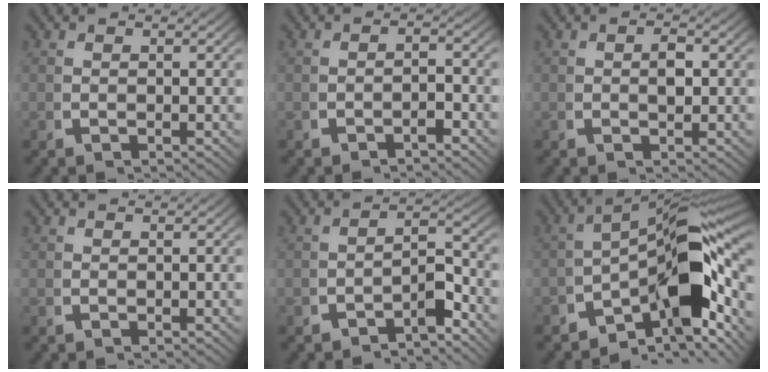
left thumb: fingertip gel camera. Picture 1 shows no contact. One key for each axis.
{"total": 1.4, "fx": -1.3, "fy": 0.2, "fz": 0.4, "tx": 0.003, "ty": -0.001, "tz": -0.024}
{"total": 1.4, "fx": 0.0, "fy": 0.9, "fz": 1.1, "tx": -0.014, "ty": -0.002, "tz": 0.002}
{"total": 0.0}
{"total": 3.2, "fx": -2.0, "fy": 1.0, "fz": 2.3, "tx": -0.023, "ty": -0.008, "tz": -0.030}
{"total": 15.3, "fx": -2.6, "fy": 8.3, "fz": 12.5, "tx": -0.186, "ty": -0.044, "tz": -0.033}